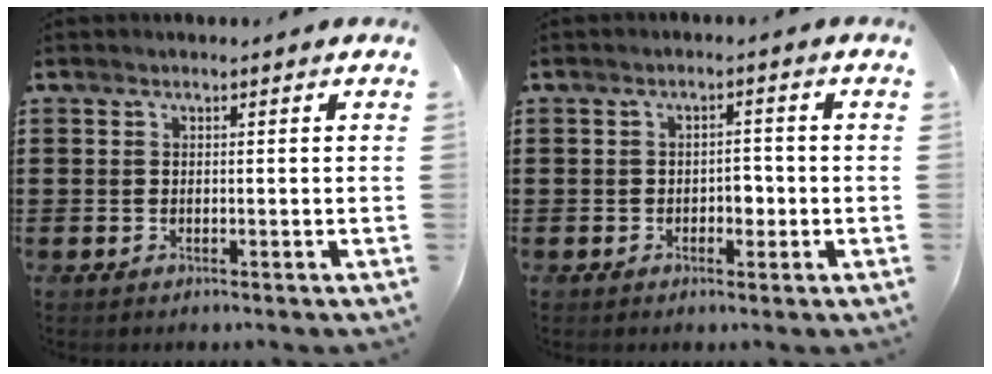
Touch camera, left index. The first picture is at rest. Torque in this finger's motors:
{"motor_torque": [0.07, 0.07, 0.05, 0.03]}